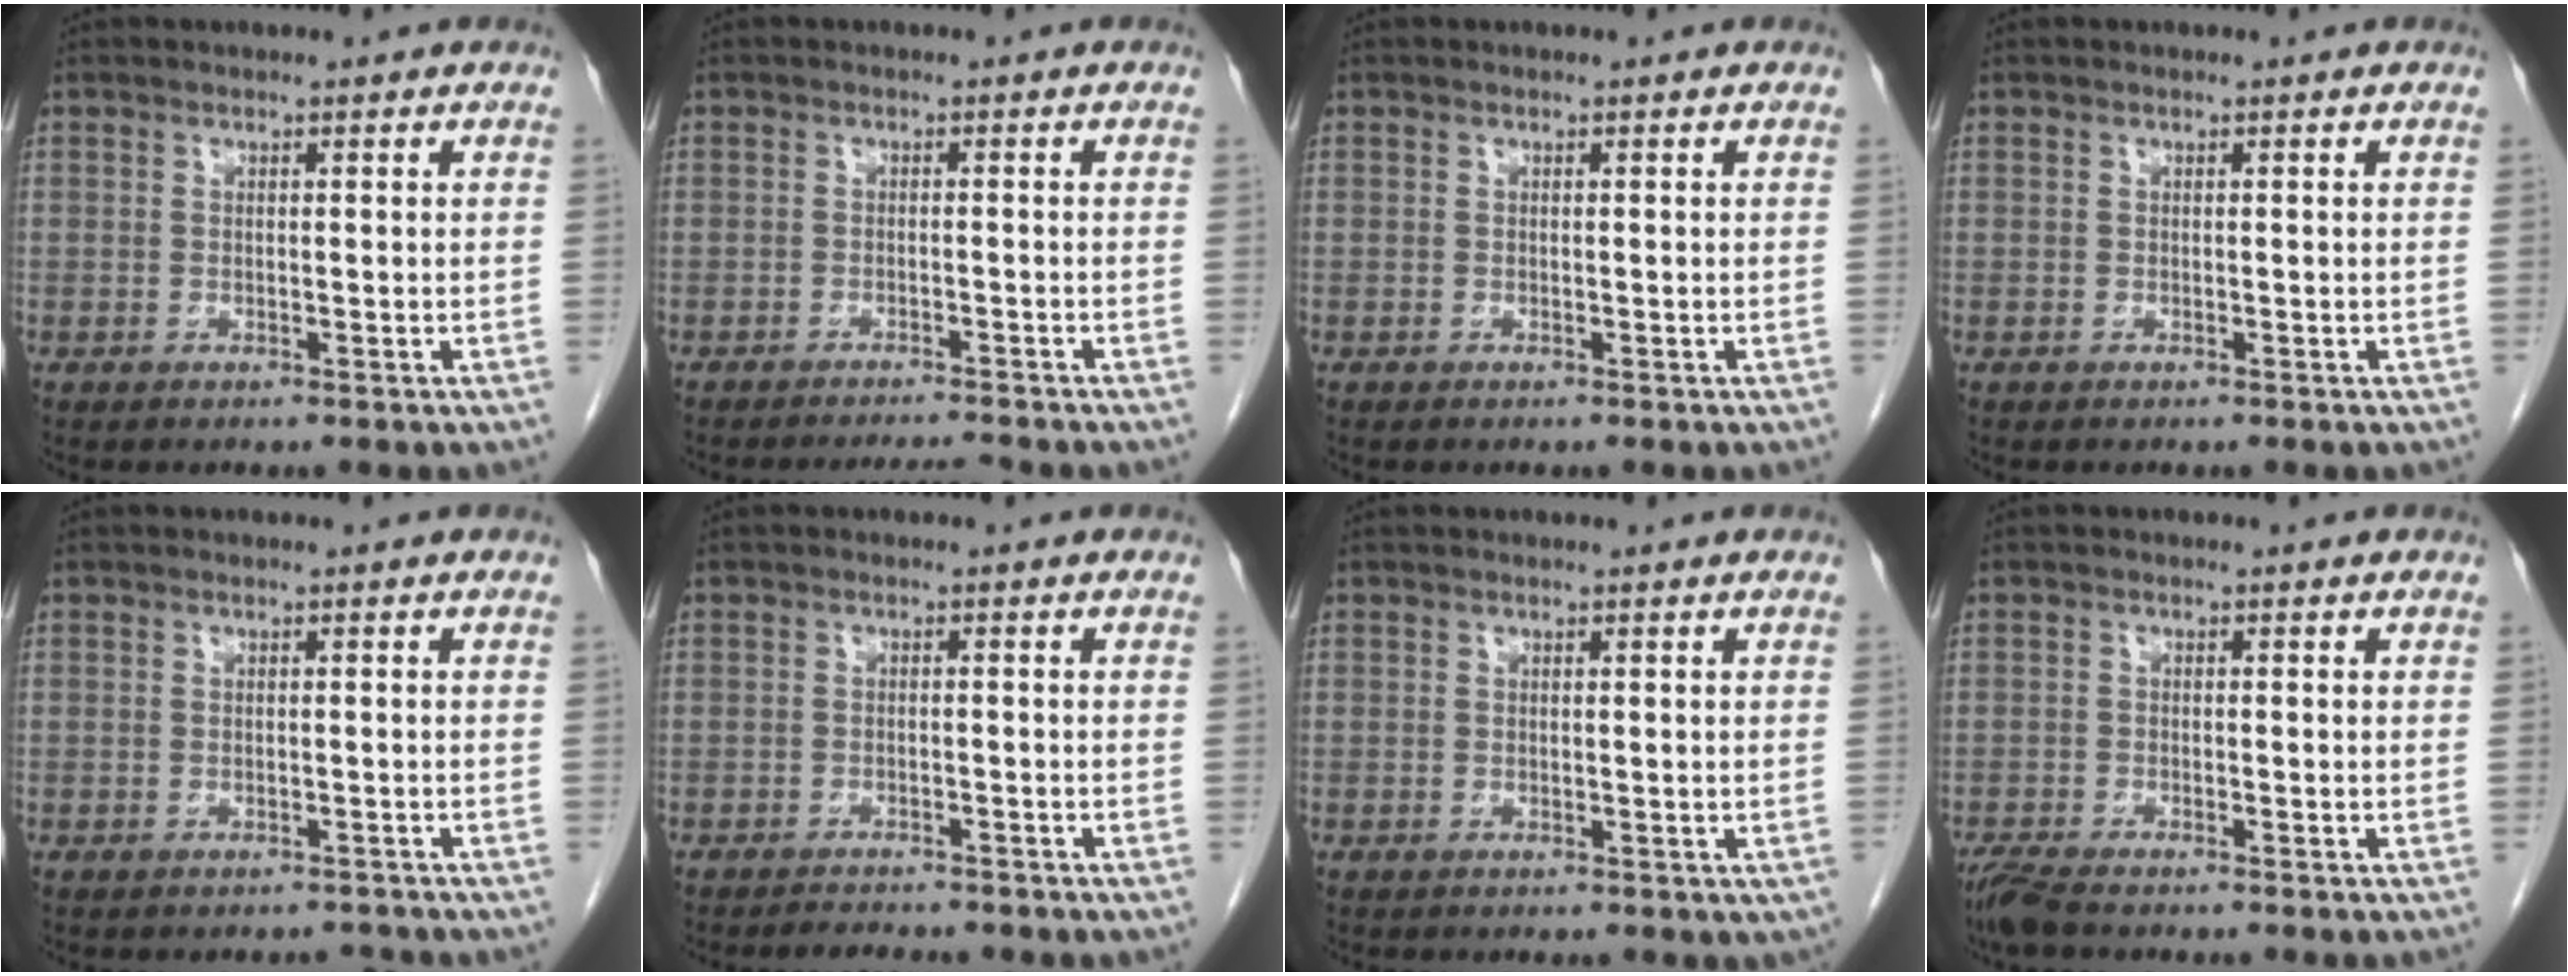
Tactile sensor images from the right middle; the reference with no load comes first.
{"total": 4.2, "force": [-4.0, -0.6, 1.1], "torque": [-0.016, -0.012, -0.059]}
{"total": 0.0}
{"total": 0.0}
{"total": 1.4, "force": [-1.3, 0.4, -0.2], "torque": [0.004, -0.003, -0.014]}
{"total": 3.9, "force": [-3.5, 1.1, 1.3], "torque": [-0.022, -0.004, -0.045]}
{"total": 0.8, "force": [-0.1, 0.6, 0.5], "torque": [-0.002, 0.001, 0.005]}
{"total": 3.3, "force": [-2.8, 0.5, 1.8], "torque": [-0.043, -0.012, -0.053]}